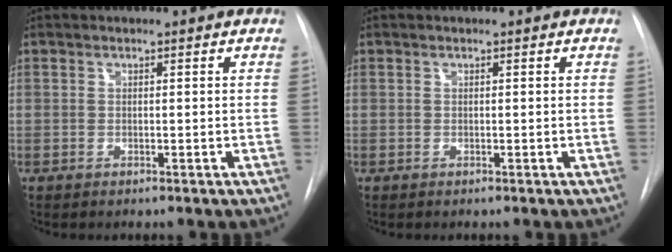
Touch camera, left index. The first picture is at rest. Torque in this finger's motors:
{"motor_torque": [-0.19, 0.20, -0.03, -0.01]}